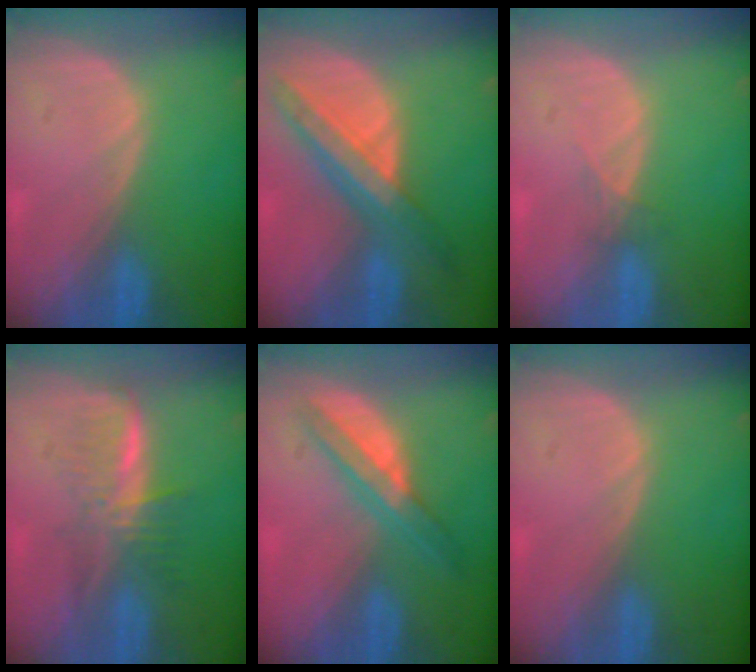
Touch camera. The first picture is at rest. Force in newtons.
{"total": 8.8, "press": 7.7, "slide": 4.3}
{"total": 1.1, "press": 1.1, "slide": 0.2}
{"total": 5.9, "press": 5.6, "slide": 2.0}
{"total": 5.9, "press": 5.4, "slide": 2.3}
{"total": 0.0}